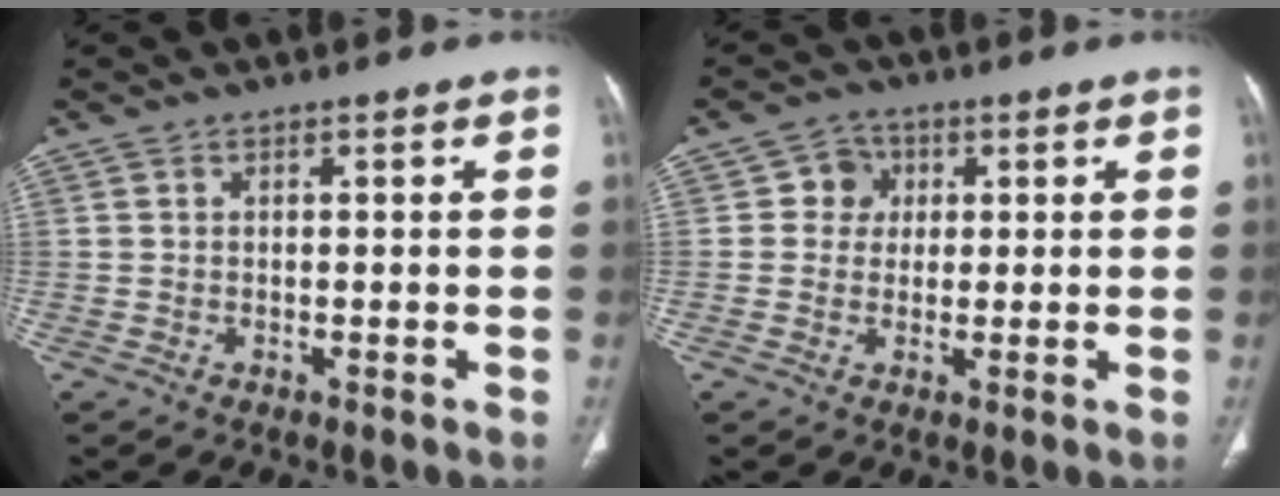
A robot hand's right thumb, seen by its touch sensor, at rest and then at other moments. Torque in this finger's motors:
{"motor_torque": [-0.06, 0.21, 0.42, 0.24, 0.01]}